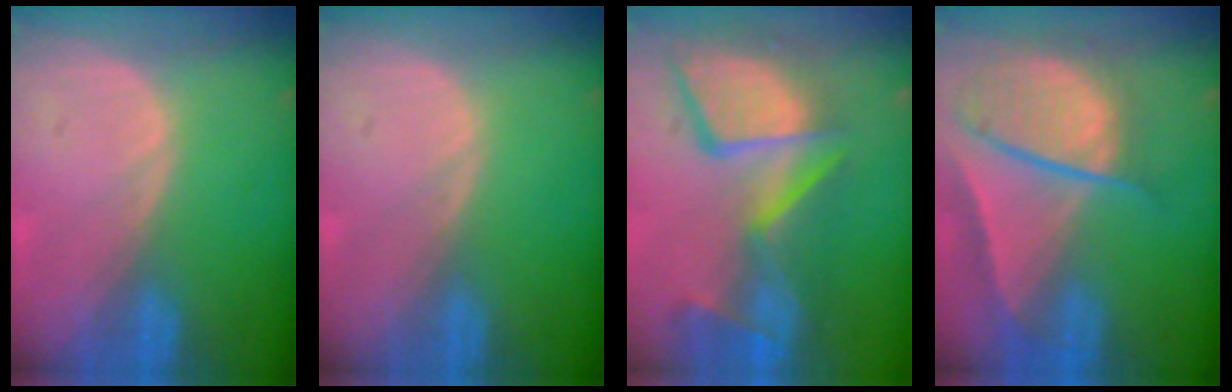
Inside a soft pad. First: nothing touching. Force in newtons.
{"total": 0.0}
{"total": 13.6, "press": 11.1, "slide": 7.8}
{"total": 10.2, "press": 8.4, "slide": 5.7}